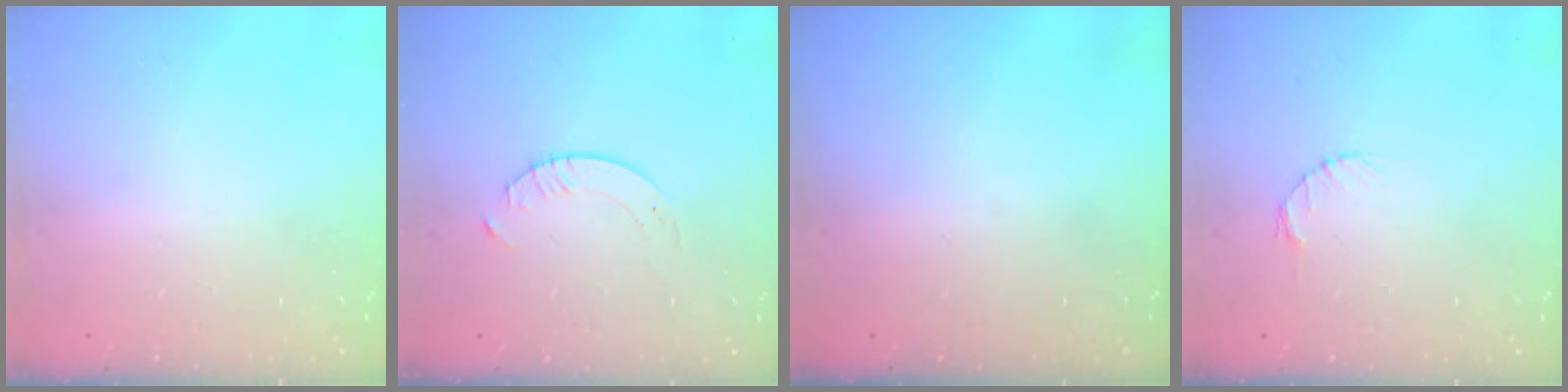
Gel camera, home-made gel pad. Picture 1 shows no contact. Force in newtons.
{"total": 4.1, "press": 4.0, "slide": 0.5}
{"total": 0.0}
{"total": 2.7, "press": 2.7, "slide": 0.4}